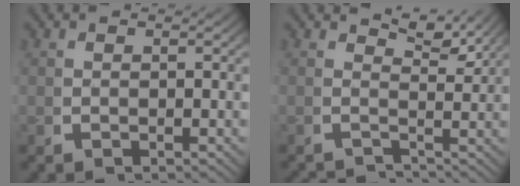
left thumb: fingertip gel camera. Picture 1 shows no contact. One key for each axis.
{"total": 2.3, "fx": -0.1, "fy": 1.1, "fz": 2.0, "tx": -0.015, "ty": -0.009, "tz": 0.000}